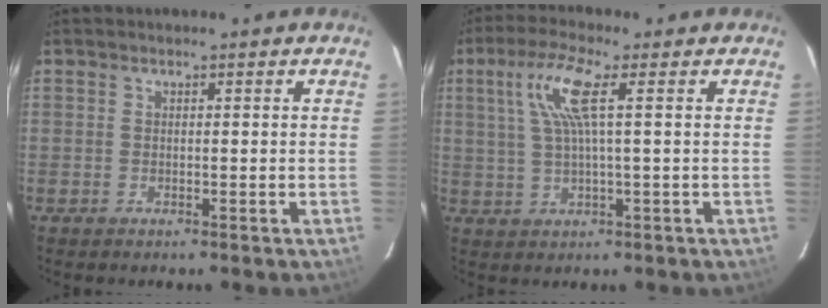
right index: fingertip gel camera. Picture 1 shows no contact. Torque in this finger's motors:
{"motor_torque": [0.37, 0.58, 0.40, 0.15]}